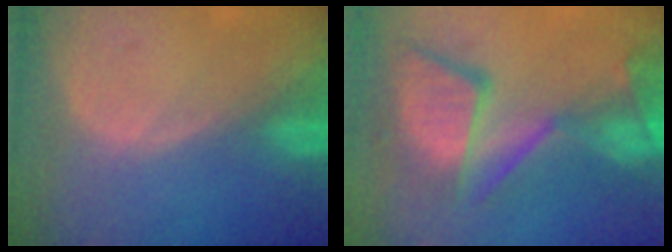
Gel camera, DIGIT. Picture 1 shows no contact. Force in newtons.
{"total": 13.0, "press": 11.4, "slide": 6.3}